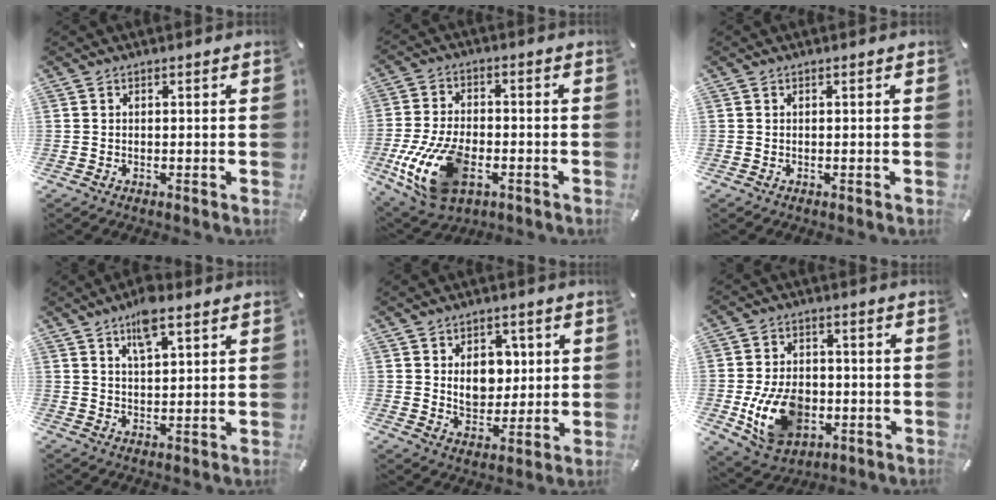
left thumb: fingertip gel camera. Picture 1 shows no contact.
{"total": 16.3, "force": [-5.2, 9.7, 12.1], "torque": [-0.258, 0.010, -0.084]}
{"total": 0.0}
{"total": 7.2, "force": [4.8, 2.5, 4.7], "torque": [-0.080, -0.013, 0.081]}
{"total": 11.1, "force": [3.7, 9.3, 4.9], "torque": [-0.068, -0.019, 0.074]}
{"total": 13.9, "force": [-3.2, 10.1, 8.9], "torque": [-0.188, 0.005, -0.054]}